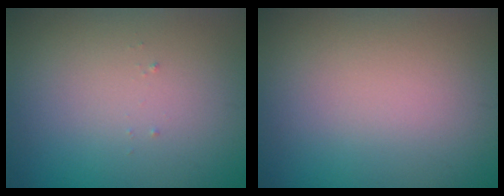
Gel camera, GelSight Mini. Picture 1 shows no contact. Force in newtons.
{"total": 0.0}